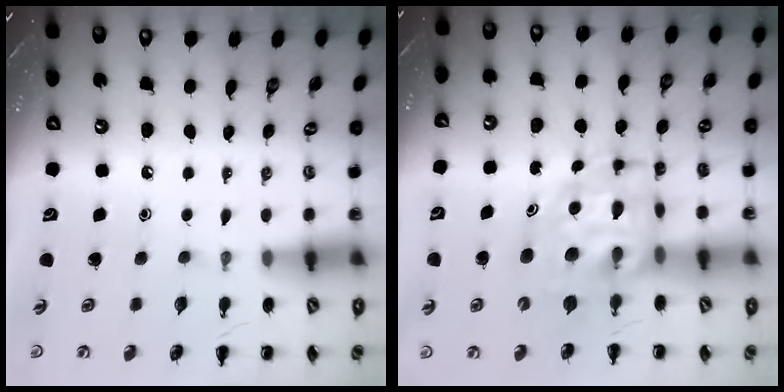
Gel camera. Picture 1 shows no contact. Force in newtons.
{"total": 9.3, "press": 8.9, "slide": 2.8}